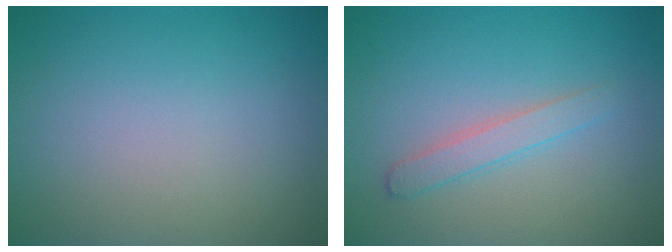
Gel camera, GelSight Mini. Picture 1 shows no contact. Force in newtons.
{"total": 1.7, "press": 1.7, "slide": 0.1}